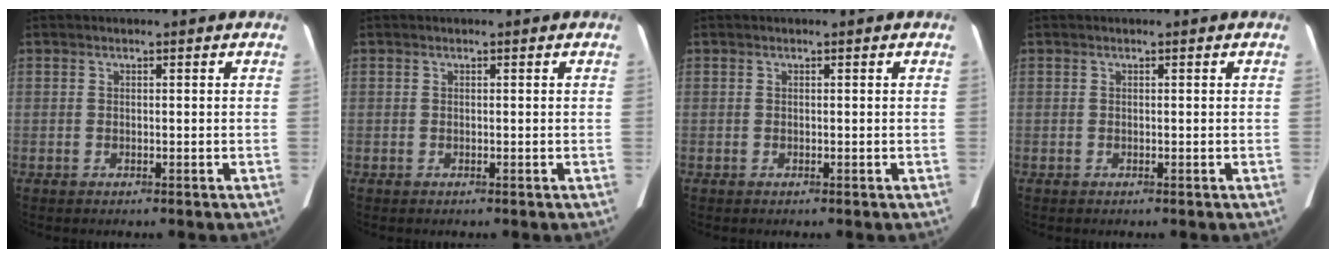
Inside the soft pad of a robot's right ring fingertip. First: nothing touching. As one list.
[{"total": 0.0}, {"total": 0.0}, {"total": 0.0}]